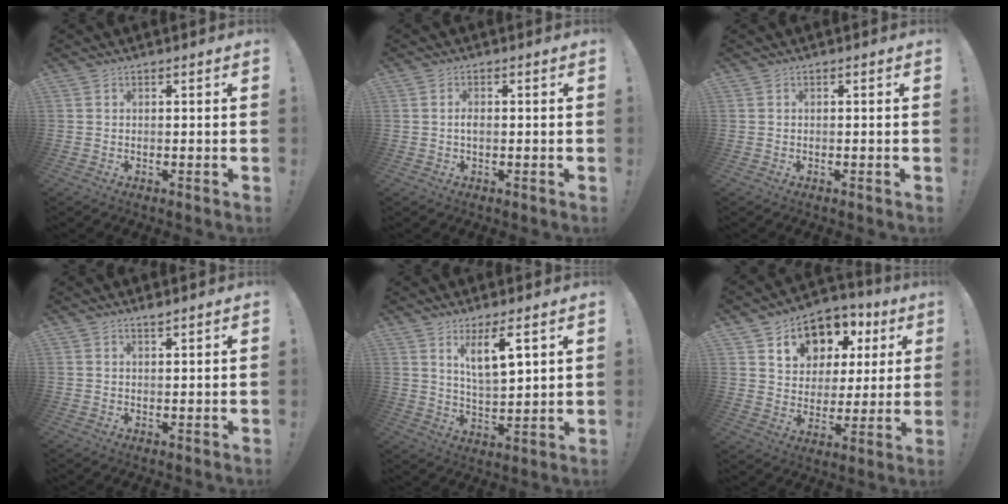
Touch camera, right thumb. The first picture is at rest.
{"total": 1.7, "force": [-0.3, 0.9, 1.4], "torque": [-0.027, 0.005, -0.006]}
{"total": 0.0}
{"total": 1.3, "force": [1.2, -0.1, 0.6], "torque": [-0.012, -0.005, 0.021]}
{"total": 9.5, "force": [5.5, 2.1, 7.5], "torque": [-0.130, -0.024, 0.094]}
{"total": 11.9, "force": [6.4, 8.9, 4.7], "torque": [-0.069, -0.044, 0.121]}